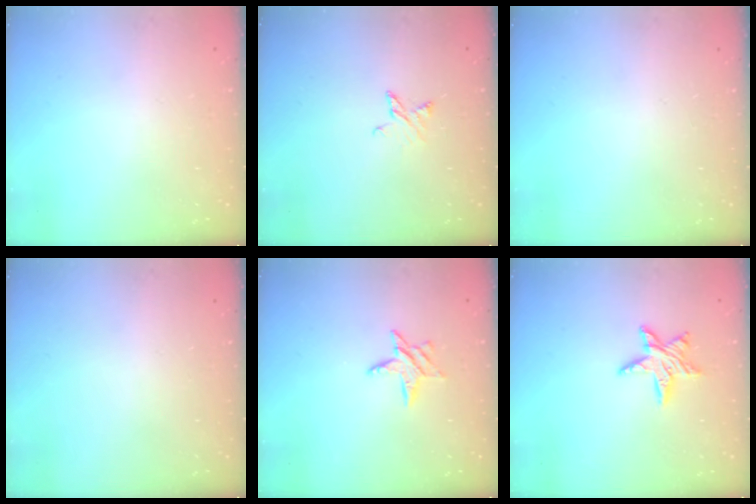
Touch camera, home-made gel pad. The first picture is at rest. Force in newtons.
{"total": 4.0, "press": 3.9, "slide": 0.5}
{"total": 0.0}
{"total": 0.0}
{"total": 7.1, "press": 7.1, "slide": 0.7}
{"total": 8.7, "press": 8.6, "slide": 0.6}